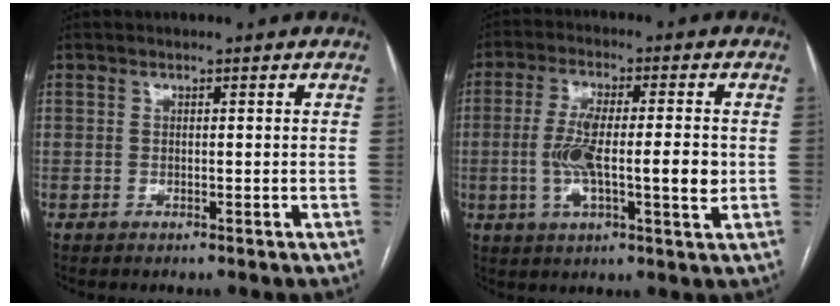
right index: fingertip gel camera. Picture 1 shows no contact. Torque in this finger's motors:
{"motor_torque": [0.46, 0.05, 0.74, 0.18]}